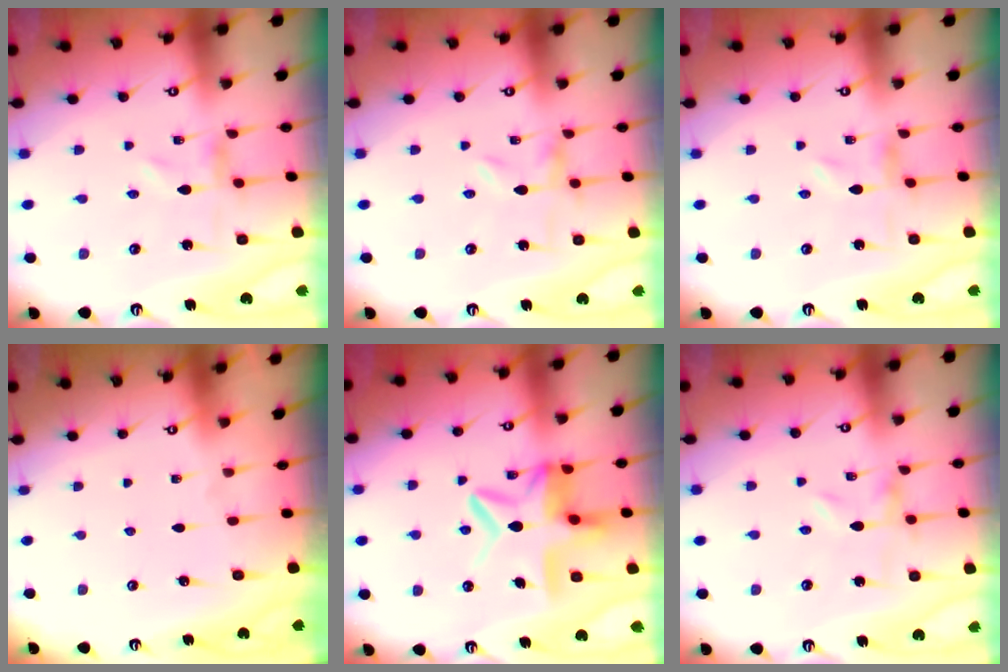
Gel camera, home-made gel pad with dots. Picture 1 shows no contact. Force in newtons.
{"total": 0.0}
{"total": 0.0}
{"total": 0.0}
{"total": 12.4, "press": 12.3, "slide": 1.5}
{"total": 0.0}